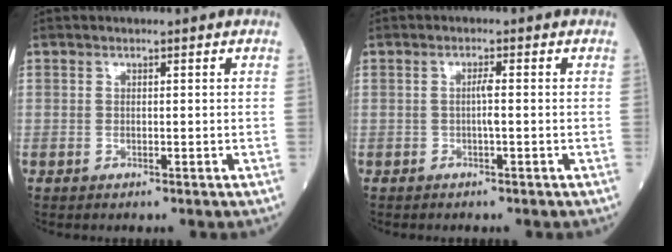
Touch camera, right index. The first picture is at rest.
{"total": 1.7, "force": [-0.2, -0.1, 1.7], "torque": [-0.032, 0.000, -0.003]}